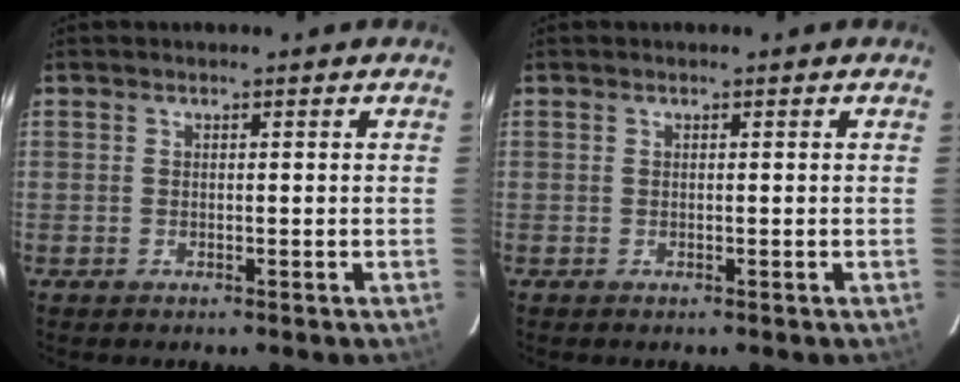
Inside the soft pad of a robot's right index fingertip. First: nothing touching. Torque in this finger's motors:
{"motor_torque": [0.11, -0.03, 0.04, 0.01]}